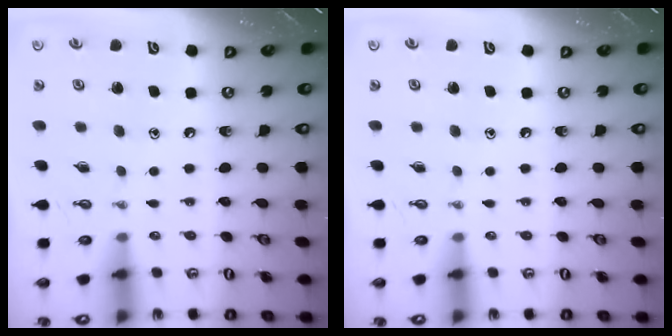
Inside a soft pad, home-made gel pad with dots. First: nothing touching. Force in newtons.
{"total": 0.0}